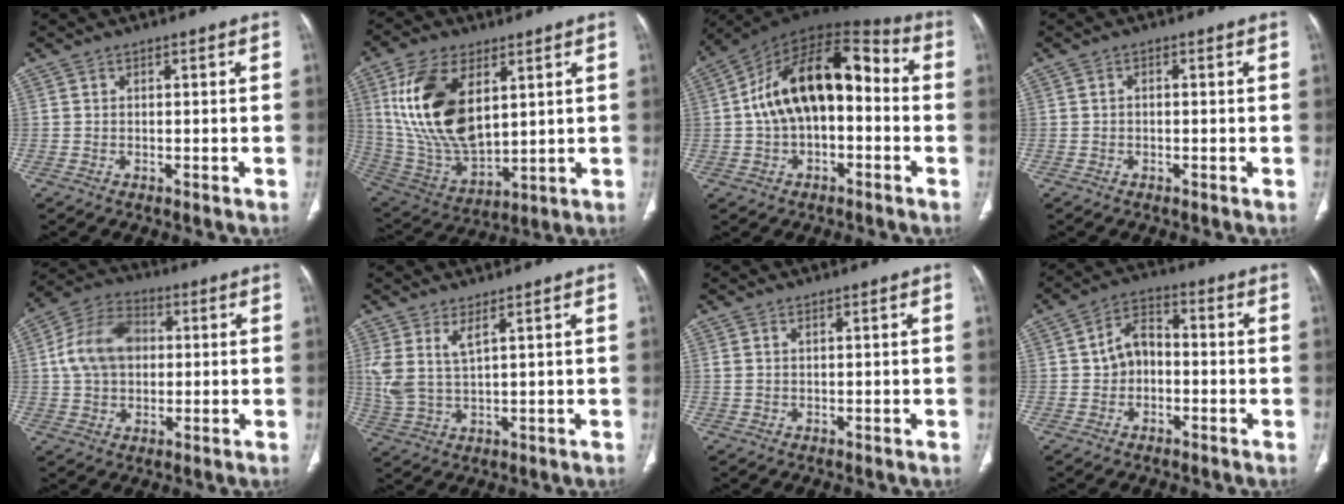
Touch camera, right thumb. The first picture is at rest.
{"total": 20.2, "force": [6.1, 10.8, 16.0], "torque": [-0.298, -0.029, 0.128]}
{"total": 18.6, "force": [-0.1, 10.6, 15.3], "torque": [-0.234, 0.056, -0.010]}
{"total": 0.9, "force": [-0.2, 0.6, 0.6], "torque": [-0.009, 0.003, -0.005]}
{"total": 13.0, "force": [1.7, 9.3, 8.8], "torque": [-0.145, 0.017, 0.024]}
{"total": 6.0, "force": [2.9, 1.9, 4.9], "torque": [-0.120, -0.021, 0.073]}
{"total": 0.9, "force": [0.5, 0.3, 0.7], "torque": [-0.019, 0.008, 0.016]}
{"total": 6.7, "force": [-0.5, 4.9, 4.5], "torque": [-0.062, 0.027, -0.021]}